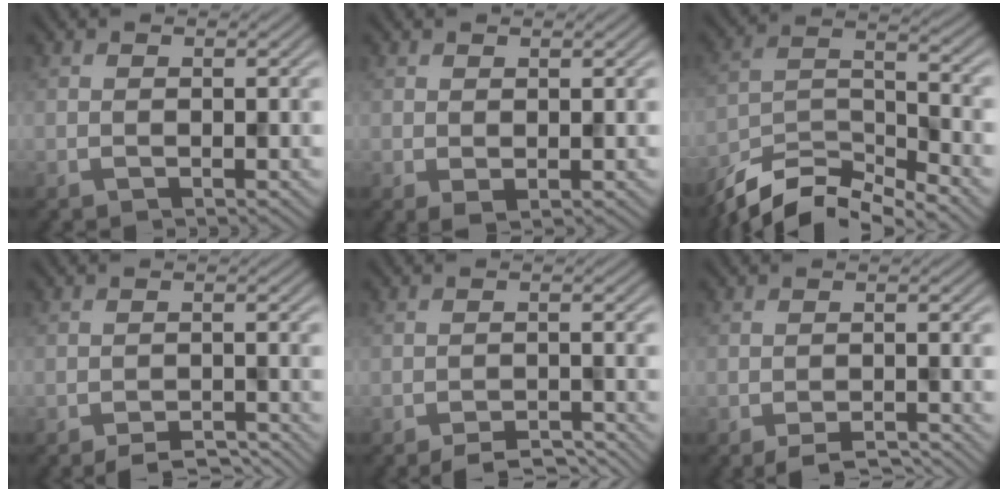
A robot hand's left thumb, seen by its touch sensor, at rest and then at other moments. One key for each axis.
{"total": 1.0, "fx": 0.2, "fy": 0.5, "fz": 0.8, "tx": -0.017, "ty": -0.003, "tz": 0.006}
{"total": 10.6, "fx": -8.7, "fy": 2.9, "fz": 5.3, "tx": -0.098, "ty": -0.003, "tz": -0.175}
{"total": 3.3, "fx": -2.9, "fy": 0.7, "fz": 1.5, "tx": -0.021, "ty": 0.000, "tz": -0.046}
{"total": 3.7, "fx": -3.3, "fy": 0.7, "fz": 1.6, "tx": -0.023, "ty": 0.000, "tz": -0.051}
{"total": 3.1, "fx": -2.6, "fy": 0.6, "fz": 1.6, "tx": -0.026, "ty": 0.000, "tz": -0.041}